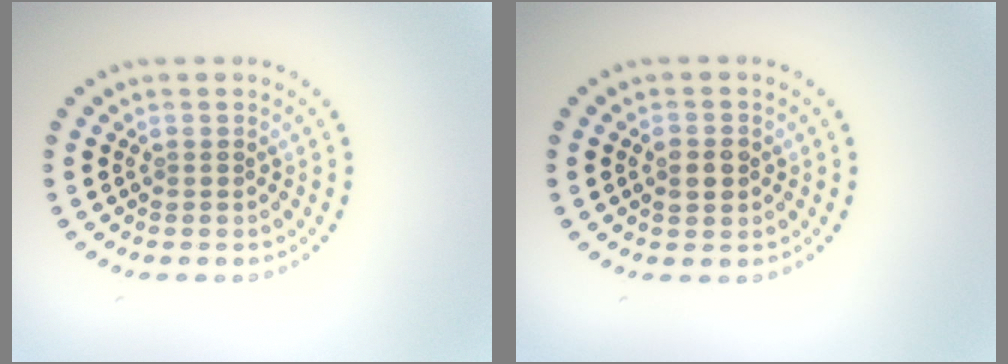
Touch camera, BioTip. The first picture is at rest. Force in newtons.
{"total": 2.3, "press": 2.3, "slide": 0.1}